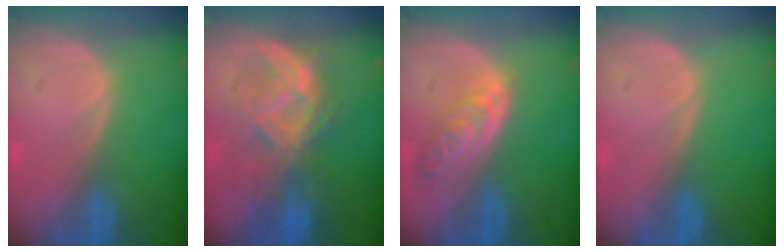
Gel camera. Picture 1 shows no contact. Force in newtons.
{"total": 7.7, "press": 7.6, "slide": 0.7}
{"total": 5.4, "press": 5.2, "slide": 1.5}
{"total": 0.0}